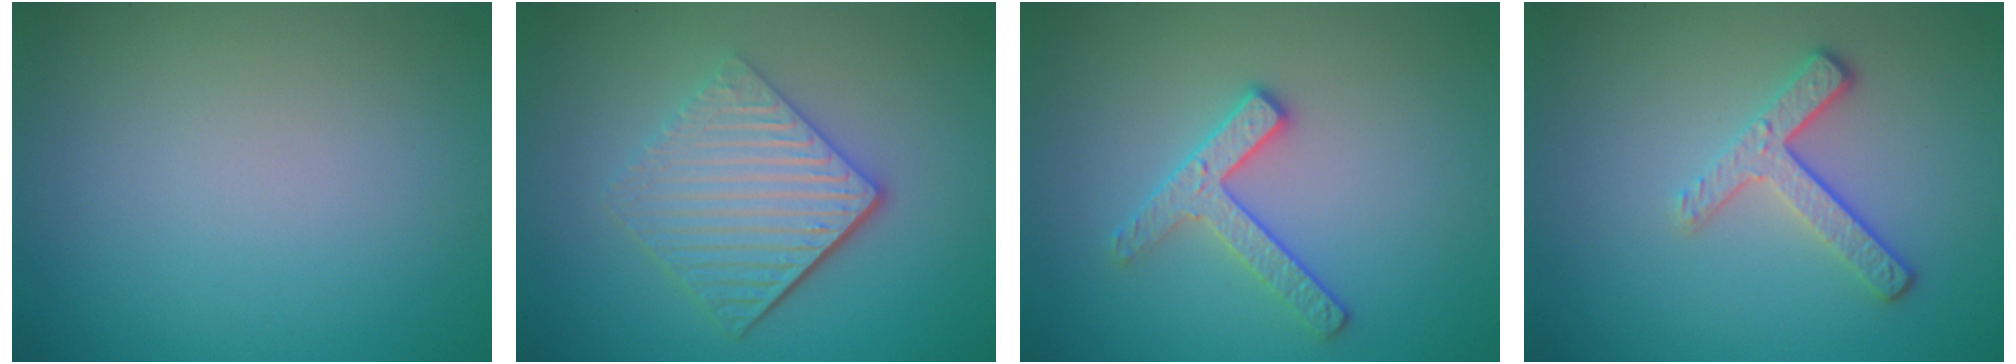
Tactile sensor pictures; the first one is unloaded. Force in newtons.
{"total": 5.6, "press": 3.9, "slide": 3.9}
{"total": 2.6, "press": 2.4, "slide": 0.9}
{"total": 3.4, "press": 2.5, "slide": 2.3}